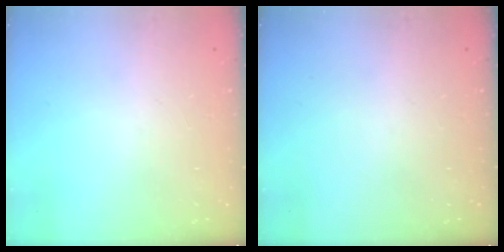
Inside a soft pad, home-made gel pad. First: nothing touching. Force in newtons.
{"total": 0.0}